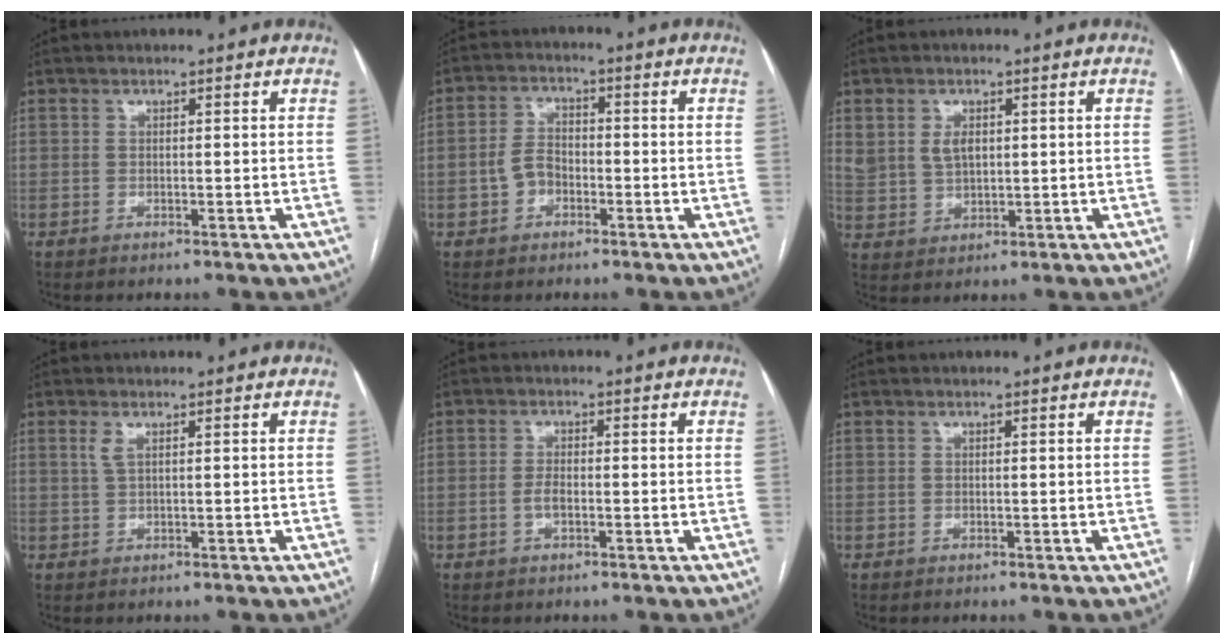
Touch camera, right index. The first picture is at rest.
{"total": 4.1, "force": [-1.5, 3.0, 2.4], "torque": [-0.051, 0.015, -0.028]}
{"total": 5.7, "force": [2.0, 4.1, 3.4], "torque": [-0.076, 0.012, 0.051]}
{"total": 1.5, "force": [0.9, 0.2, 1.2], "torque": [-0.039, 0.007, 0.019]}
{"total": 2.0, "force": [-0.4, 0.8, 1.7], "torque": [-0.040, 0.003, -0.007]}
{"total": 0.0}